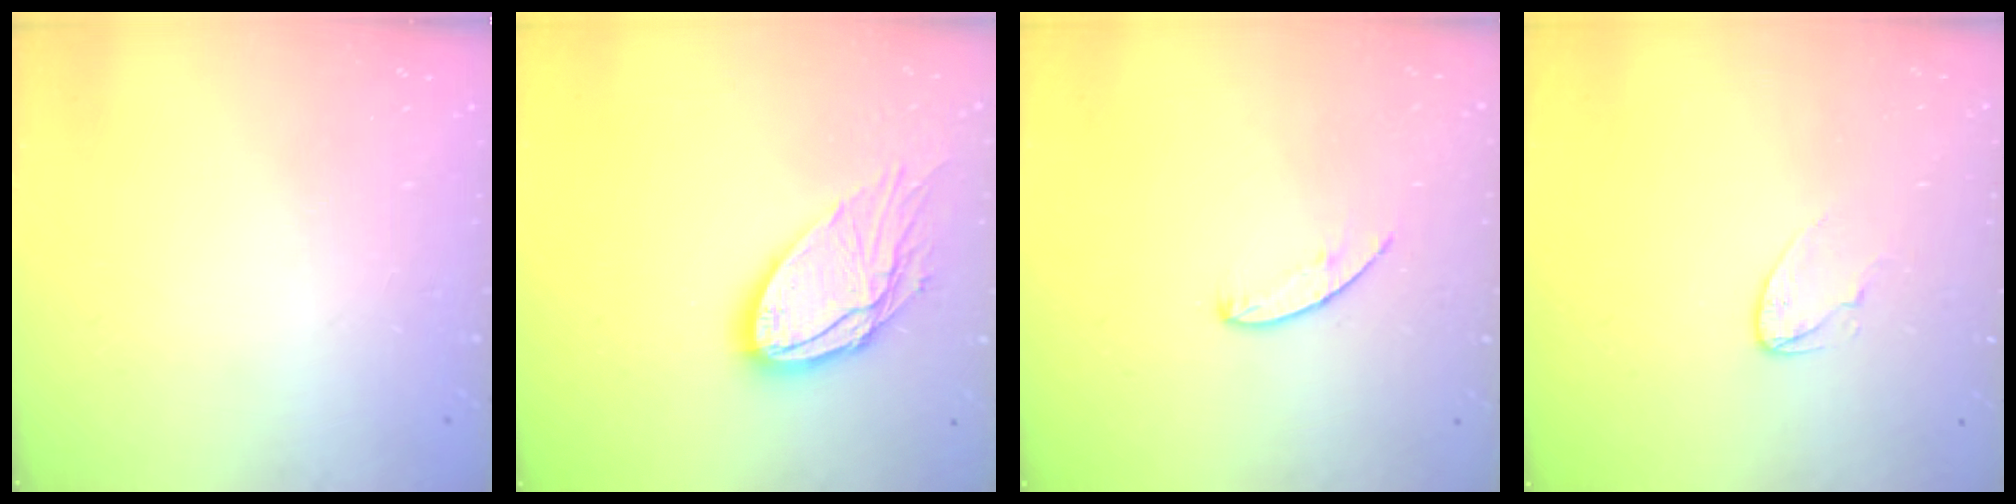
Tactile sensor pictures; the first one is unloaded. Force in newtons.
{"total": 14.2, "press": 14.1, "slide": 1.1}
{"total": 5.3, "press": 5.3, "slide": 0.5}
{"total": 3.4, "press": 3.4, "slide": 0.3}